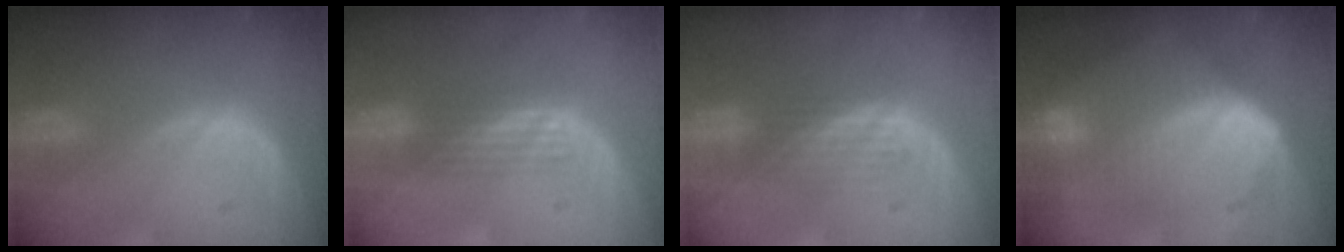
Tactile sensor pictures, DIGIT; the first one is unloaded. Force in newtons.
{"total": 2.9, "press": 2.6, "slide": 1.3}
{"total": 3.8, "press": 3.2, "slide": 2.0}
{"total": 10.4, "press": 10.4, "slide": 0.5}